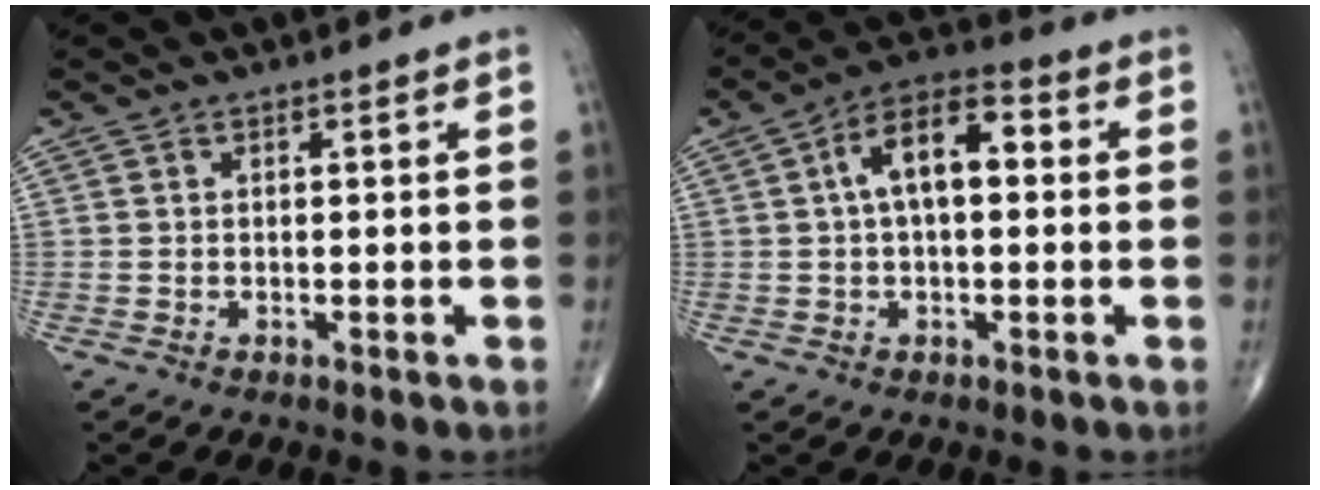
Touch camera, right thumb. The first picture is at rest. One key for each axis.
{"total": 10.6, "fx": 1.5, "fy": 5.4, "fz": 9.0, "tx": -0.147, "ty": 0.031, "tz": 0.014}